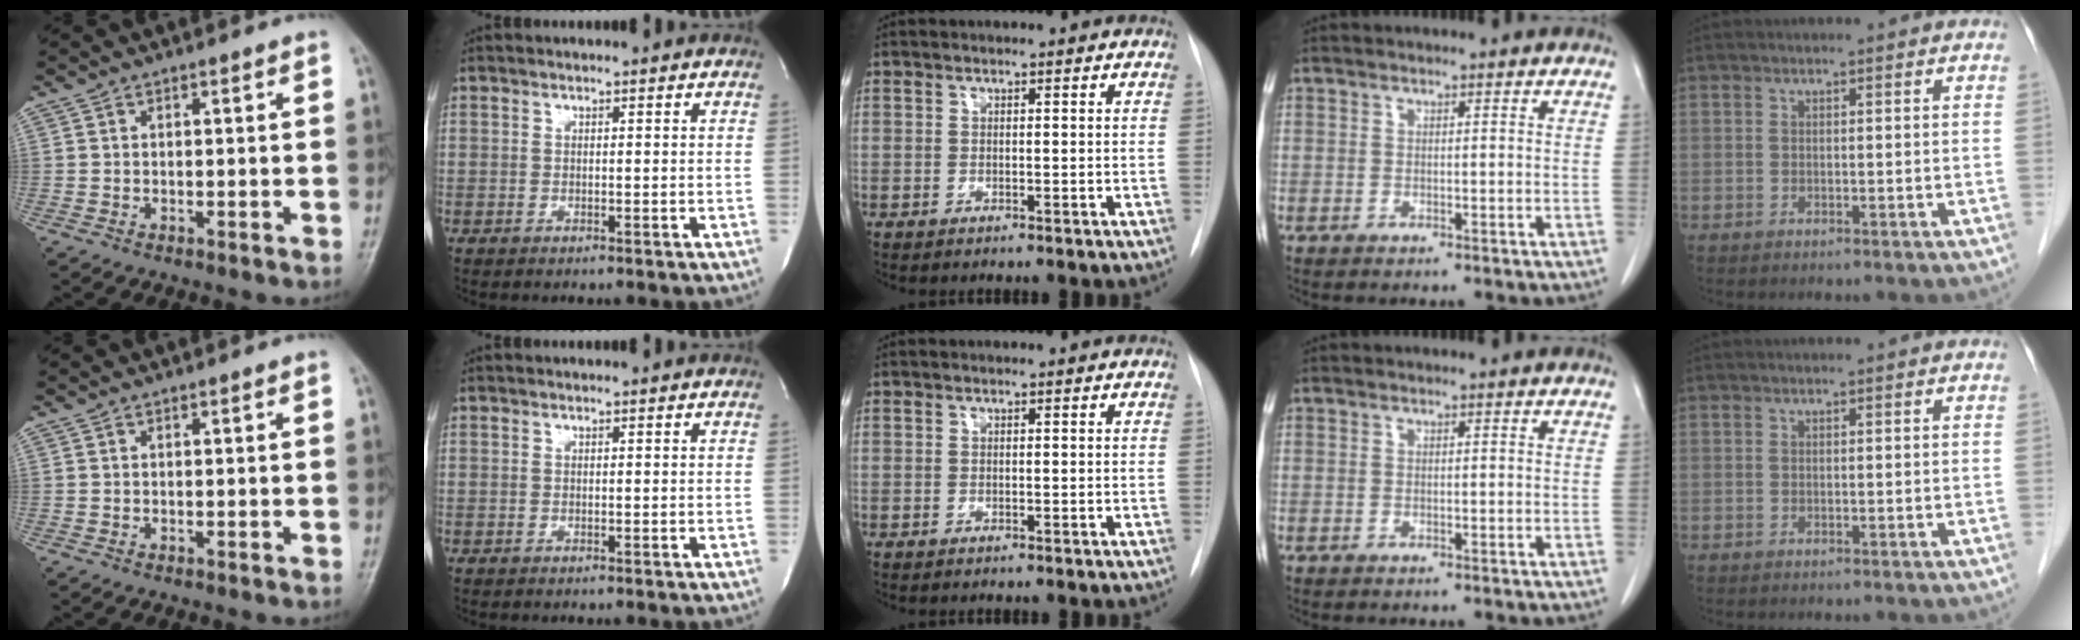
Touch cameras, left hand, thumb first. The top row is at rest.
{}